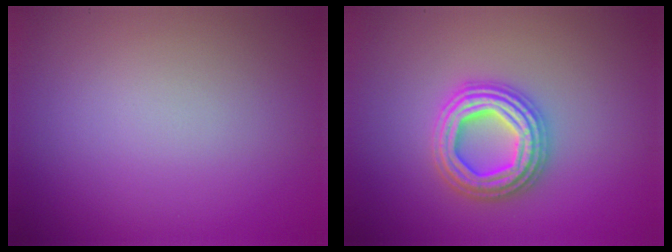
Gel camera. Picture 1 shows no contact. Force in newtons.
{"total": 4.8, "press": 4.7, "slide": 0.8}